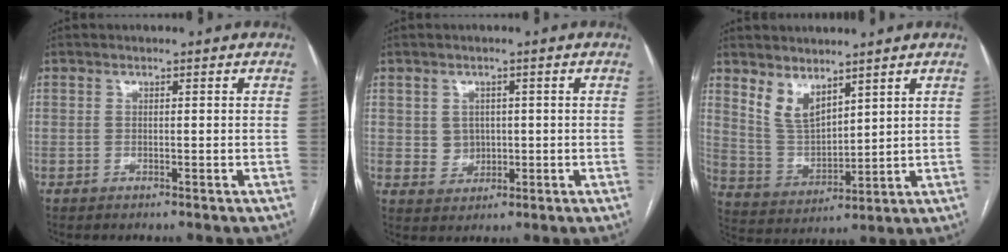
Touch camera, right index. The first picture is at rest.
{"total": 3.5, "force": [0.4, 3.3, 1.2], "torque": [-0.015, 0.007, 0.014]}
{"total": 7.1, "force": [5.1, 3.2, 3.9], "torque": [-0.079, -0.004, 0.115]}